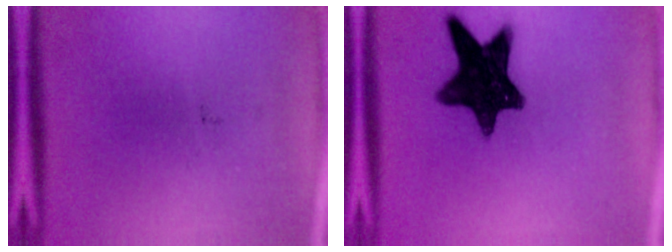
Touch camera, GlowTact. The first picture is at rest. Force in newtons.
{"total": 13.4}